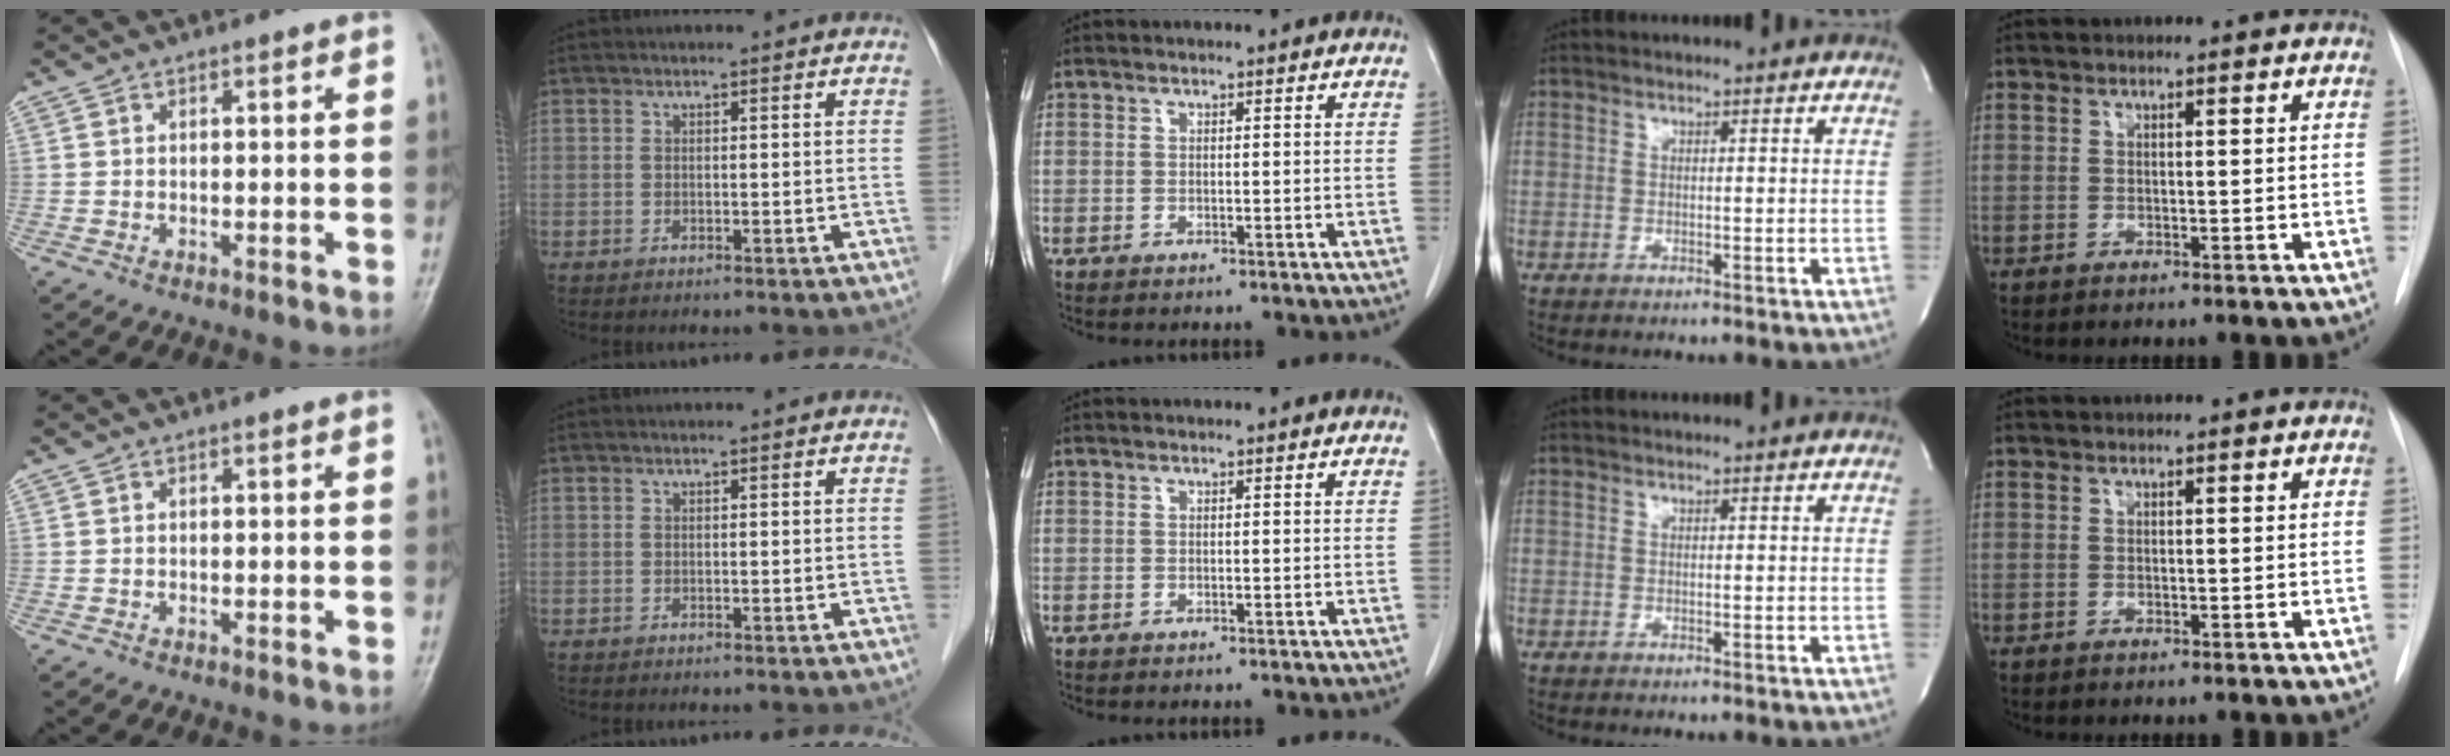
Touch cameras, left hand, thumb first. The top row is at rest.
{}